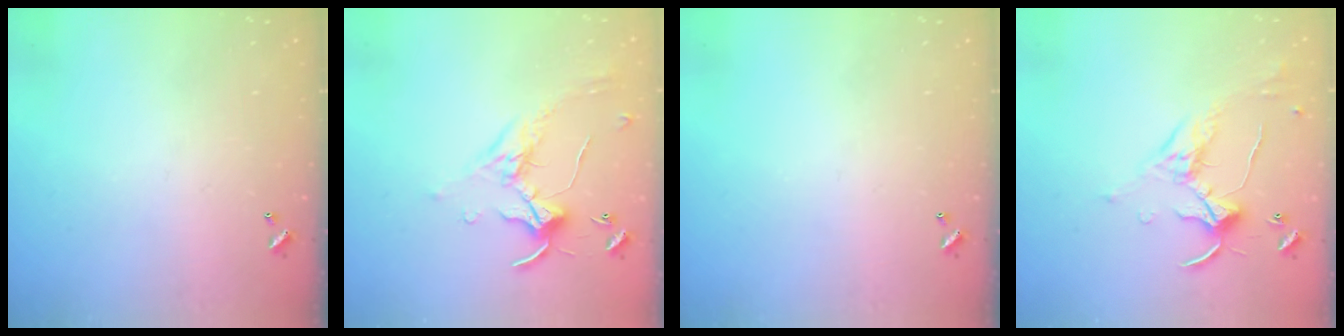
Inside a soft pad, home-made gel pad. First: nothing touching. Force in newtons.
{"total": 0.0}
{"total": 0.0}
{"total": 1.2, "press": 0.8, "slide": 0.8}